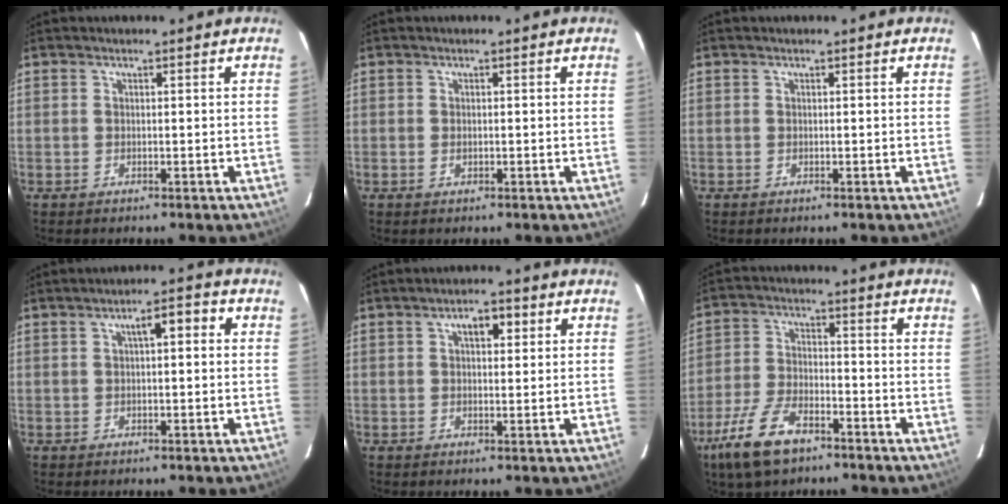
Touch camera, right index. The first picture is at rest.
{"total": 0.9, "force": [-0.1, 0.7, 0.6], "torque": [-0.010, 0.001, -0.001]}
{"total": 0.0}
{"total": 4.2, "force": [0.8, 1.3, 3.9], "torque": [-0.061, 0.019, 0.015]}
{"total": 3.9, "force": [1.3, 2.0, 3.1], "torque": [-0.042, 0.017, 0.022]}
{"total": 11.8, "force": [-7.9, 5.0, 7.2], "torque": [-0.167, -0.009, -0.148]}